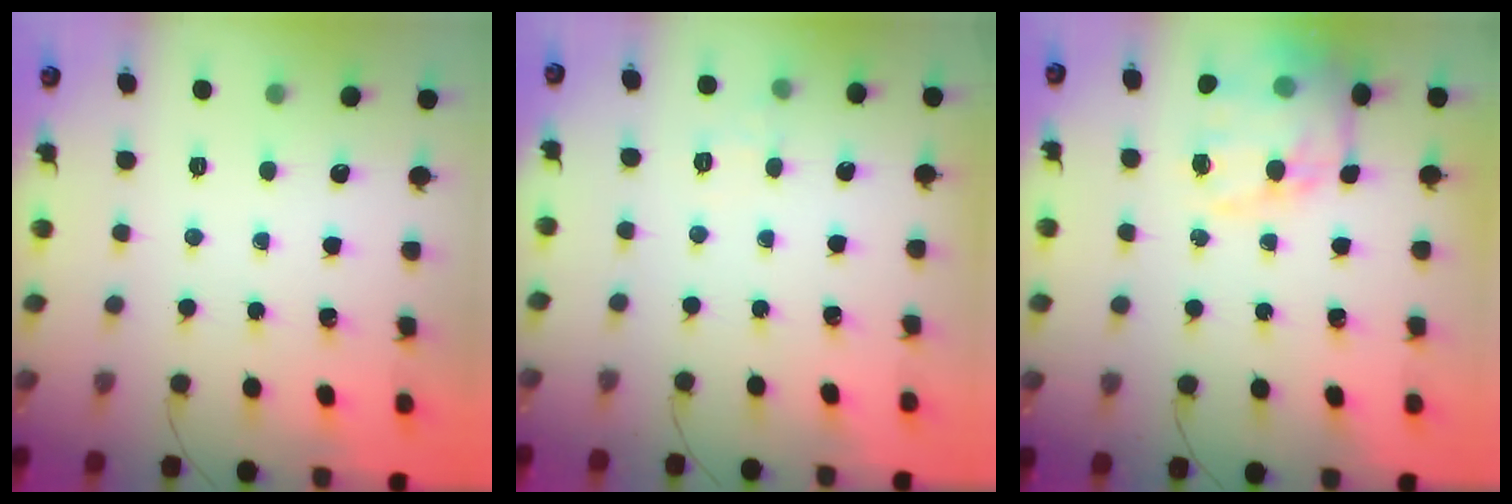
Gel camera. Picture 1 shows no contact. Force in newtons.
{"total": 5.2, "press": 5.0, "slide": 1.2}
{"total": 16.8, "press": 16.4, "slide": 3.2}